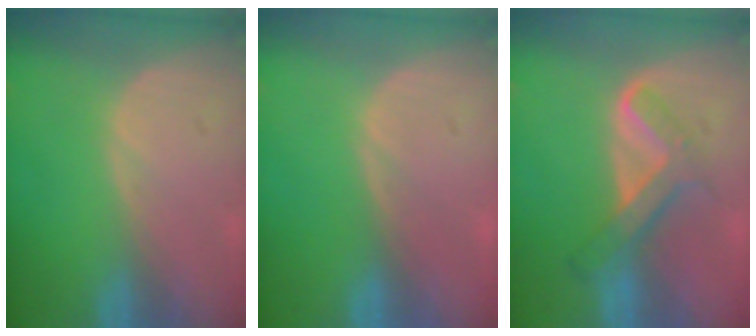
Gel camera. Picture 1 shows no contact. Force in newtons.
{"total": 0.0}
{"total": 6.0, "press": 5.3, "slide": 2.8}